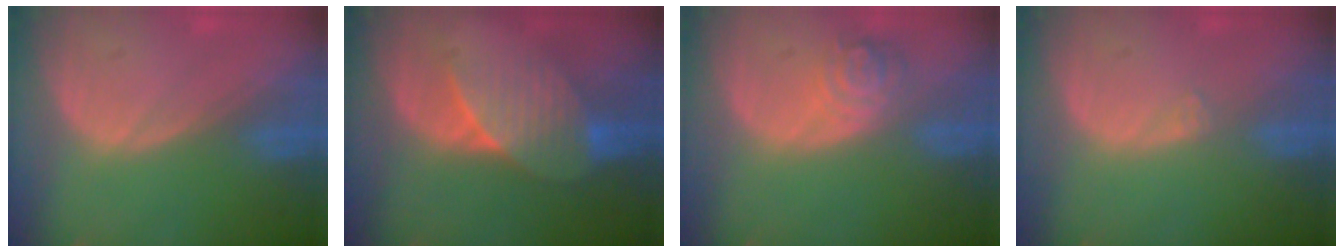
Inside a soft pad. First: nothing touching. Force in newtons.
{"total": 7.0, "press": 6.6, "slide": 2.4}
{"total": 4.6, "press": 4.2, "slide": 1.8}
{"total": 0.6, "press": 0.5, "slide": 0.2}